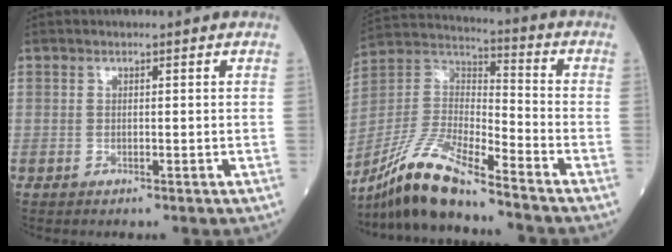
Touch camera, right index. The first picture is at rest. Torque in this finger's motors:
{"motor_torque": [1.10, -1.04, 0.14, 0.07]}